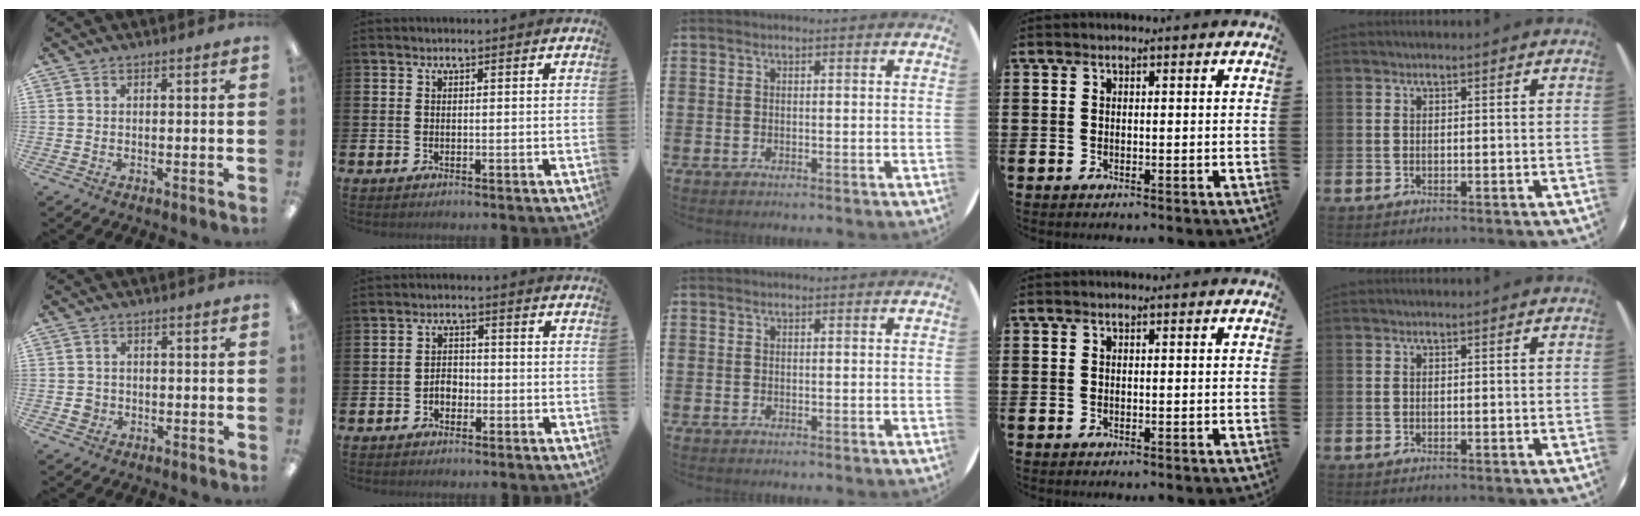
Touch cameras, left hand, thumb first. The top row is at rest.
{"thumb": {"total": 2.4, "force": [-0.6, 2.2, 0.7], "torque": [-0.014, 0.002, -0.013]}, "index": {"total": 2.4, "force": [-1.1, 1.7, 1.2], "torque": [-0.021, 0.004, -0.026]}}